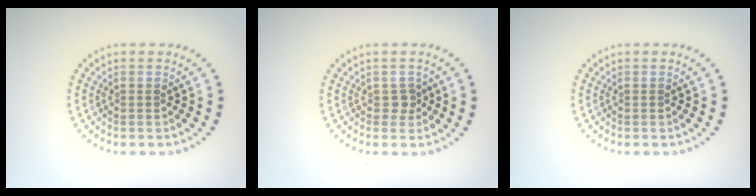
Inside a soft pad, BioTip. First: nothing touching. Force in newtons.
{"total": 1.1, "press": 1.0, "slide": 0.4}
{"total": 0.0}